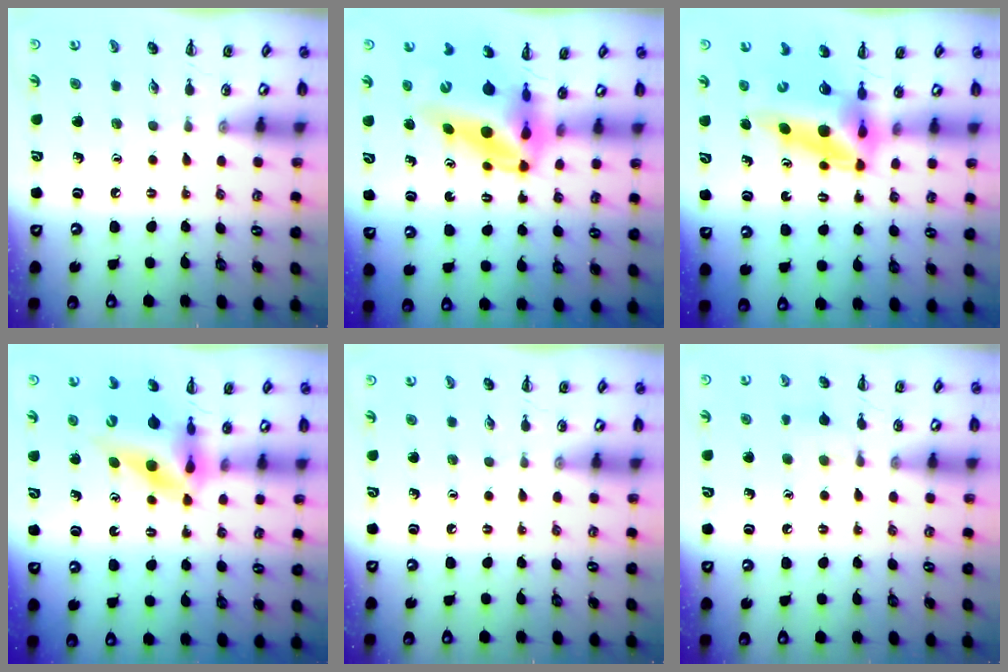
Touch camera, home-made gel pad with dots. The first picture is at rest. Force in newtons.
{"total": 10.4, "press": 10.0, "slide": 3.0}
{"total": 9.6, "press": 9.2, "slide": 3.0}
{"total": 11.1, "press": 10.5, "slide": 3.6}
{"total": 0.0}
{"total": 8.2, "press": 7.9, "slide": 2.1}